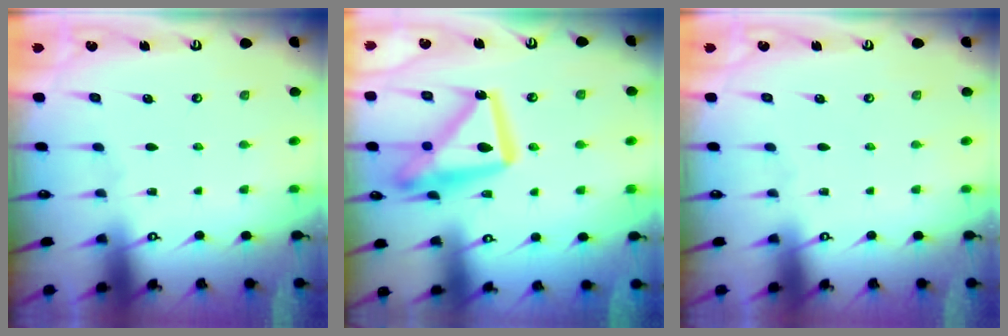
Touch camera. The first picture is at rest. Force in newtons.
{"total": 18.7, "press": 18.6, "slide": 1.7}
{"total": 0.0}